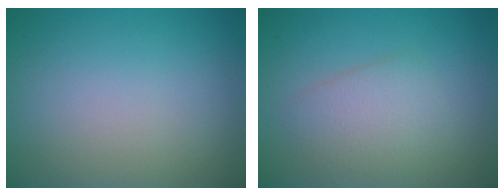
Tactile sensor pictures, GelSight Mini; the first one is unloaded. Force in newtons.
{"total": 3.0, "press": 3.0, "slide": 0.1}